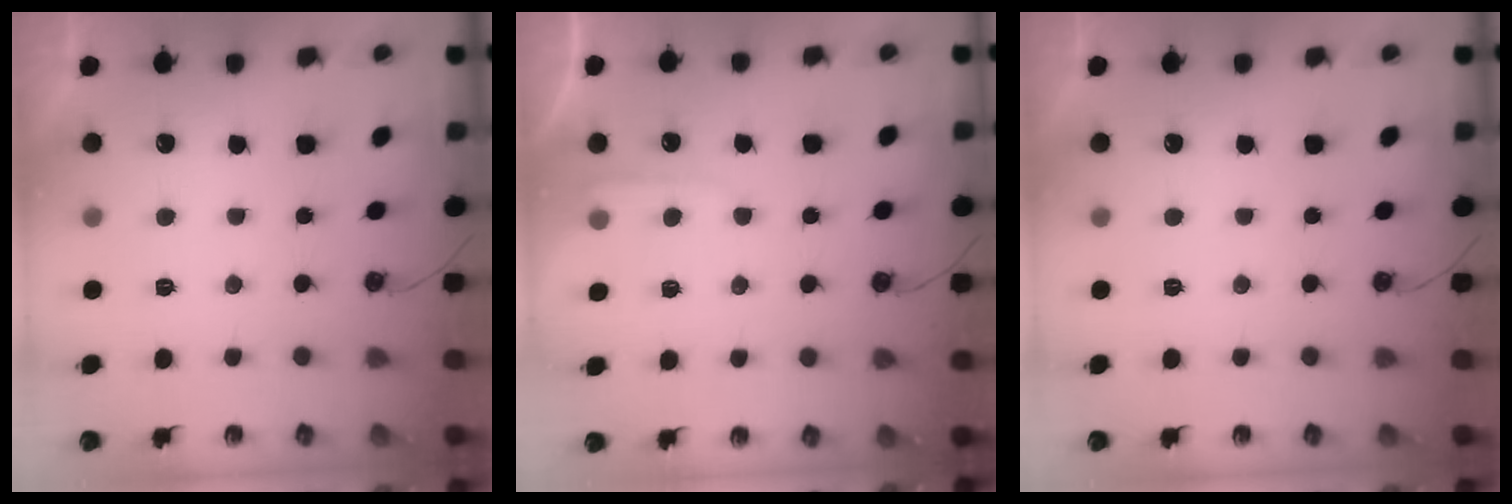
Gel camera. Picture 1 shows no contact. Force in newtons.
{"total": 5.1, "press": 5.1, "slide": 0.6}
{"total": 0.0}